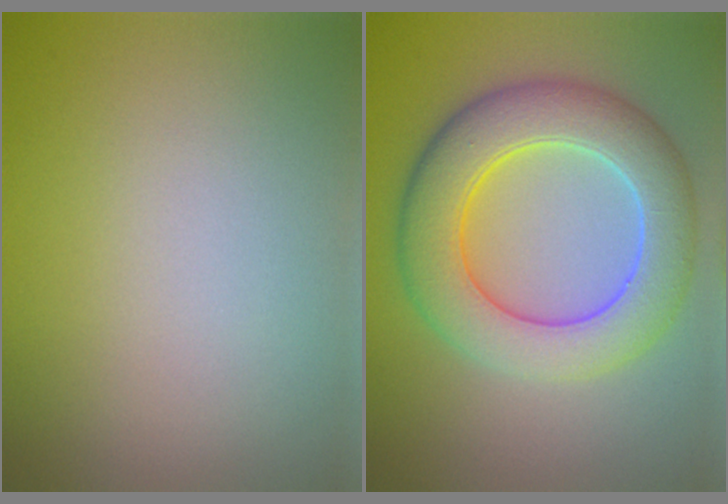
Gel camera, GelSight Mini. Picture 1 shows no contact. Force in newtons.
{"total": 8.0, "press": 8.0, "slide": 0.5}